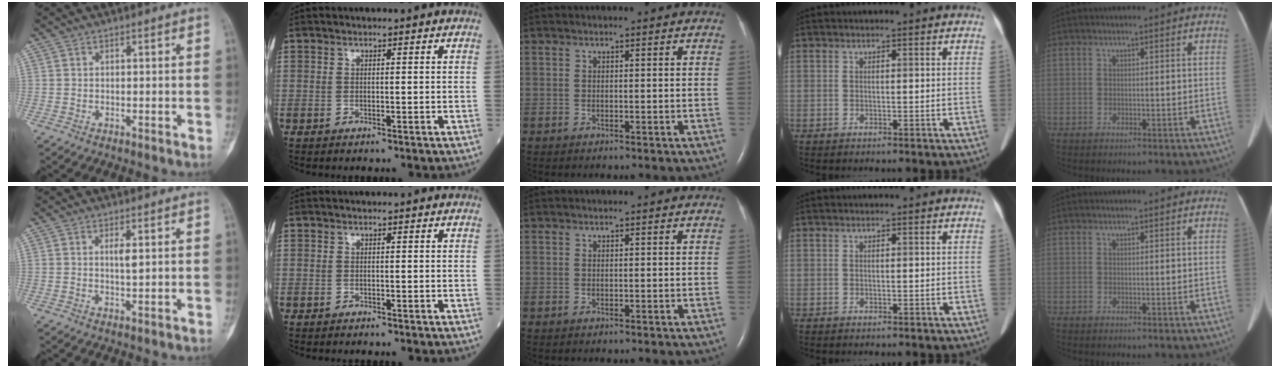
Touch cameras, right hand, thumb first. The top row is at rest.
{"thumb": {"total": 2.0, "force": [0.5, 0.5, 1.9], "torque": [-0.032, 0.001, 0.010]}, "index": {"total": 0.9, "force": [-0.8, 0.4, 0.1], "torque": [-0.007, 0.001, -0.017]}}